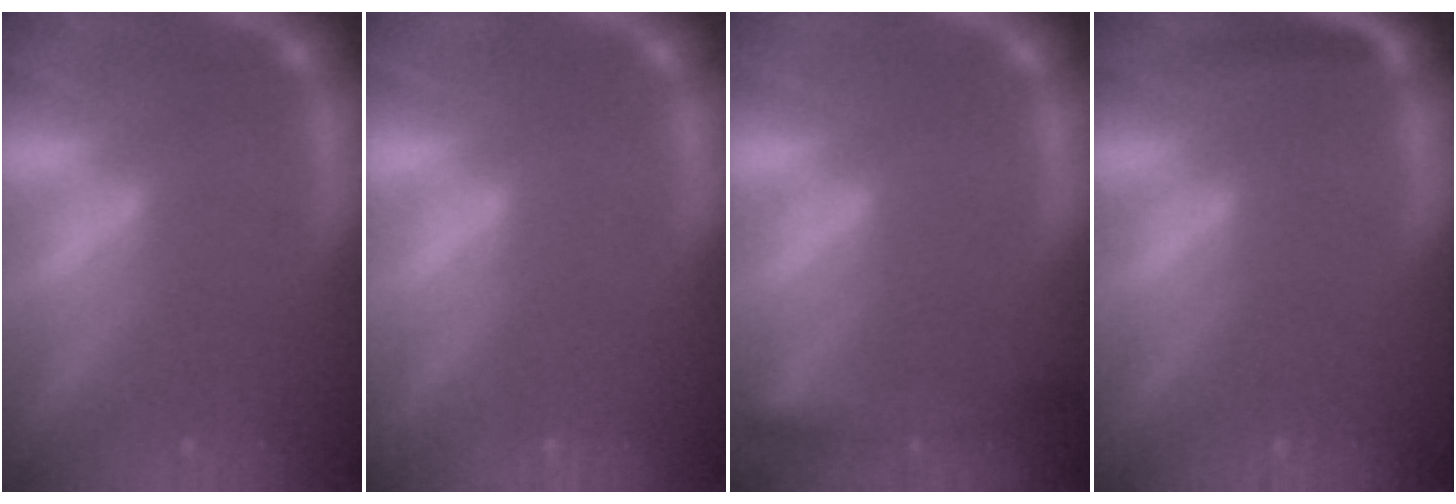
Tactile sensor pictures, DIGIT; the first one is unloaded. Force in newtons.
{"total": 0.0}
{"total": 3.5}
{"total": 1.9}